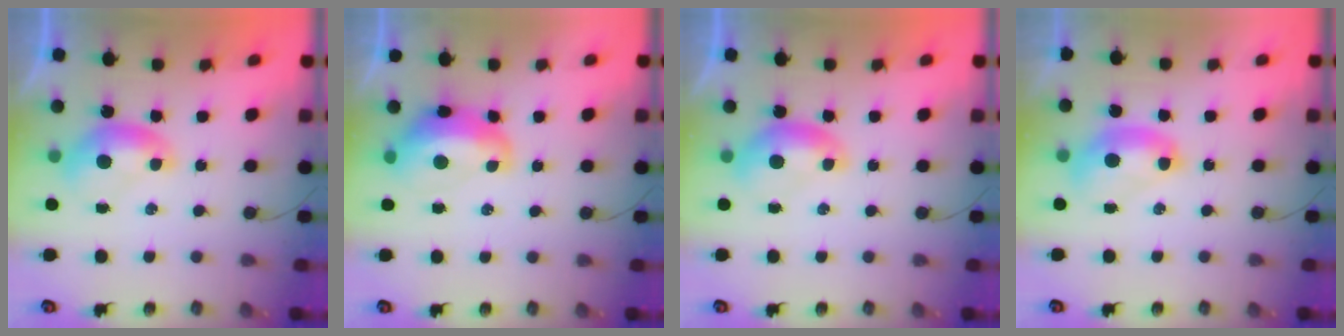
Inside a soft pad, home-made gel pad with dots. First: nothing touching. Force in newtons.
{"total": 5.9, "press": 5.7, "slide": 1.3}
{"total": 0.0}
{"total": 2.7, "press": 2.7, "slide": 0.1}